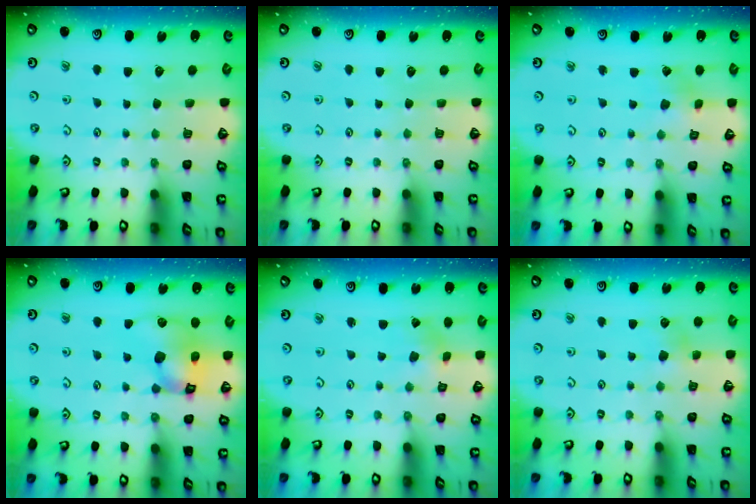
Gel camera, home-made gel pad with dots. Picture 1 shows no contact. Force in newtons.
{"total": 0.0}
{"total": 2.0, "press": 2.0, "slide": 0.1}
{"total": 12.4, "press": 12.3, "slide": 1.6}
{"total": 1.1, "press": 1.1, "slide": 0.2}
{"total": 4.2, "press": 4.2, "slide": 0.3}